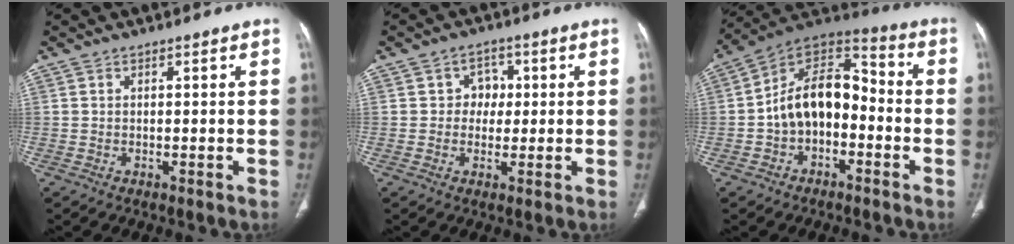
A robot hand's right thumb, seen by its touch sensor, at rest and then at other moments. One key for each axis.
{"total": 4.2, "fx": 0.6, "fy": 3.8, "fz": 1.8, "tx": 0.005, "ty": 0.008, "tz": 0.001}
{"total": 14.5, "fx": -2.6, "fy": 9.6, "fz": 10.5, "tx": -0.146, "ty": 0.058, "tz": -0.055}